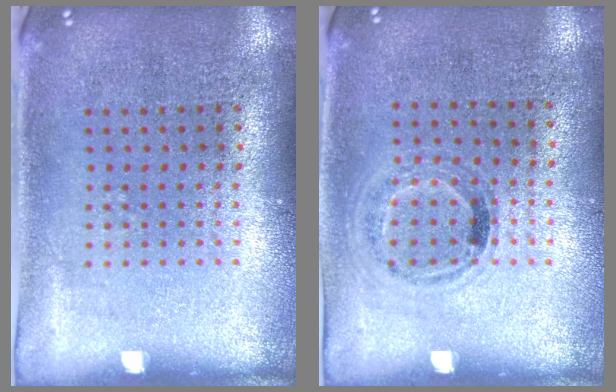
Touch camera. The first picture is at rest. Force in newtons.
{"total": 1.0, "press": 0.8, "slide": 0.7}